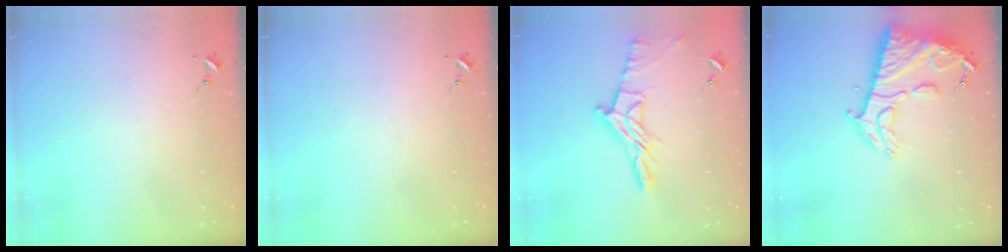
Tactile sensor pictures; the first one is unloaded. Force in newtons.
{"total": 0.0}
{"total": 12.6, "press": 12.5, "slide": 1.1}
{"total": 15.3, "press": 15.3, "slide": 1.4}